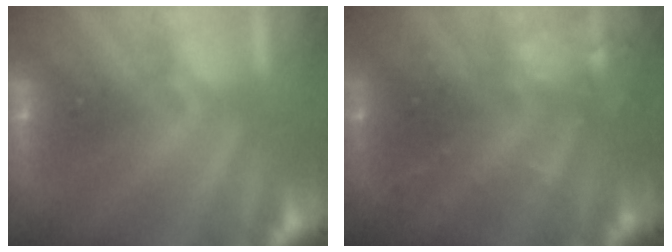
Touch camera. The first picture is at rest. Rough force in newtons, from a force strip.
{"total": 2.9}